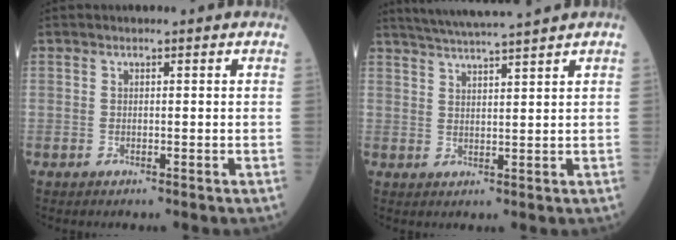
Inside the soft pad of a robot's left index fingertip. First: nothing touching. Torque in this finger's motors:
{"motor_torque": [1.05, -1.08, 0.46, 0.10]}